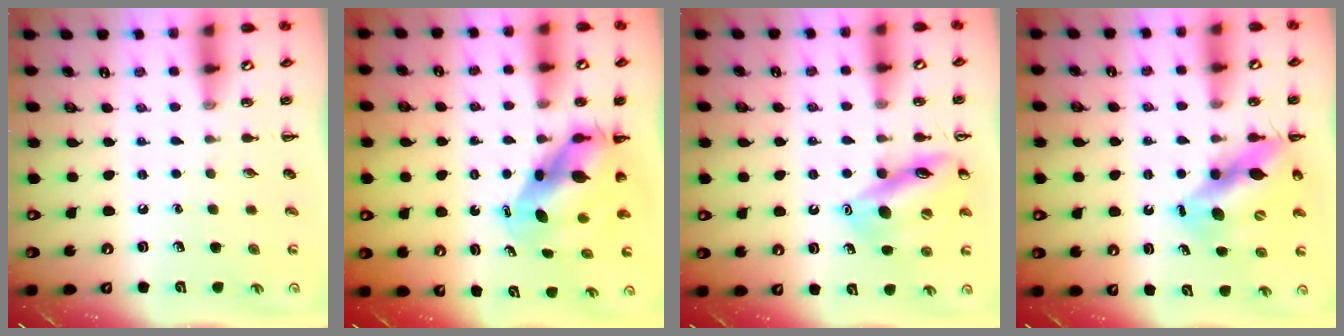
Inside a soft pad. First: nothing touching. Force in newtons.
{"total": 7.3, "press": 7.0, "slide": 1.9}
{"total": 14.2, "press": 14.1, "slide": 1.1}
{"total": 12.6, "press": 12.2, "slide": 3.1}